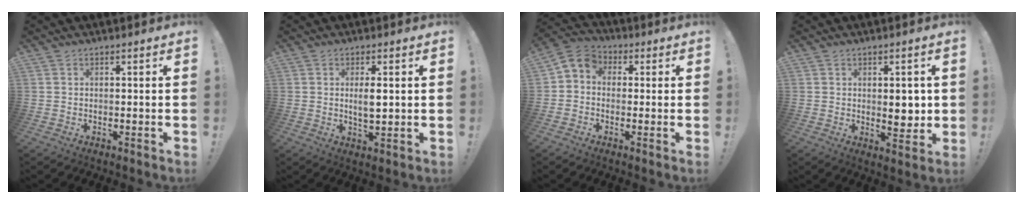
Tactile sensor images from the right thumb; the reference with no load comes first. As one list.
[{"total": 4.5, "force": [0.6, 1.6, 4.1], "torque": [-0.068, -0.012, 0.003]}, {"total": 4.8, "force": [-0.9, 4.1, 2.2], "torque": [-0.039, 0.011, -0.015]}, {"total": 5.6, "force": [0.6, 3.2, 4.5], "torque": [-0.047, -0.007, 0.006]}]